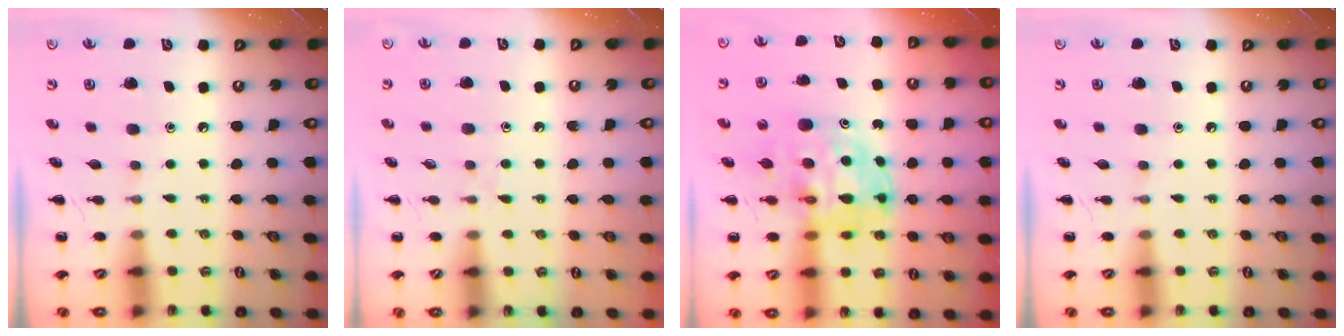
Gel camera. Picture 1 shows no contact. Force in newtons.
{"total": 3.6, "press": 3.2, "slide": 1.8}
{"total": 9.6, "press": 9.2, "slide": 2.8}
{"total": 0.0}